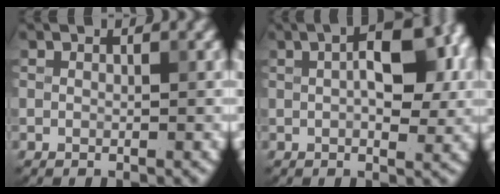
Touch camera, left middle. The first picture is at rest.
{"total": 6.9, "force": [1.4, 3.2, 5.9], "torque": [-0.085, 0.013, 0.022]}